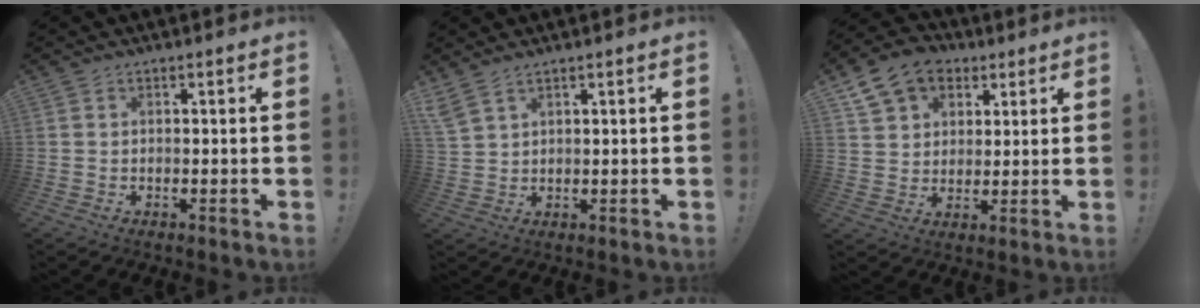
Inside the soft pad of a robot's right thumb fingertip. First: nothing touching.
{"total": 4.6, "force": [3.7, 1.5, 2.4], "torque": [-0.050, -0.013, 0.073]}
{"total": 12.4, "force": [6.6, 9.3, 4.8], "torque": [-0.078, -0.029, 0.131]}